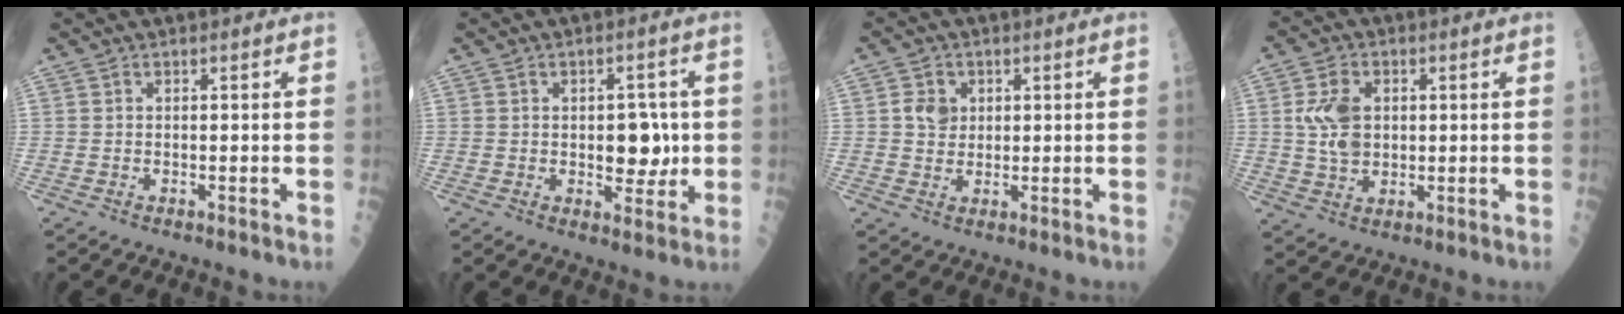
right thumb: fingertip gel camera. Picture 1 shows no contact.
{"total": 7.0, "force": [0.1, 4.2, 5.5], "torque": [-0.036, -0.002, 0.004]}
{"total": 4.1, "force": [1.0, 3.5, 1.9], "torque": [-0.014, -0.002, 0.019]}
{"total": 7.7, "force": [1.1, 5.3, 5.5], "torque": [-0.092, 0.000, 0.025]}